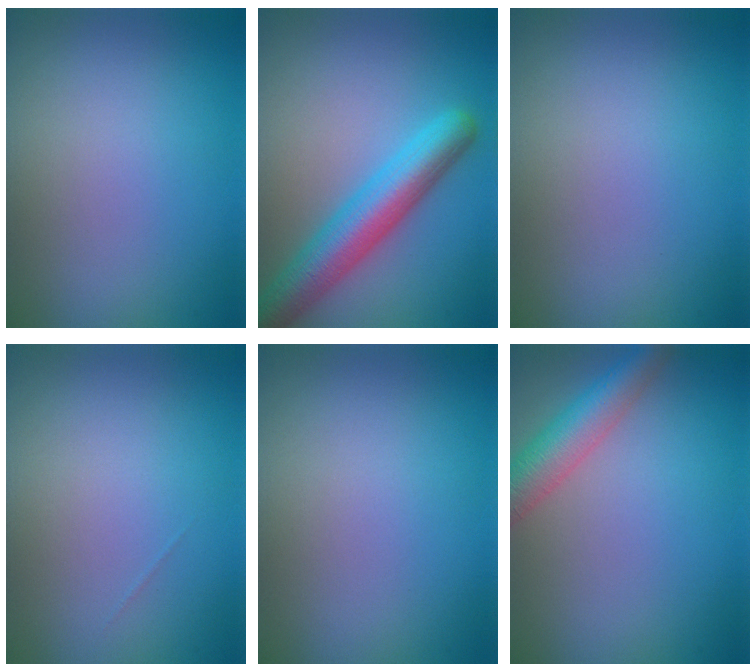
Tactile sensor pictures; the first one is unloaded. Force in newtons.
{"total": 6.5, "press": 6.5, "slide": 0.3}
{"total": 0.0}
{"total": 0.0}
{"total": 0.0}
{"total": 4.8, "press": 4.7, "slide": 0.3}